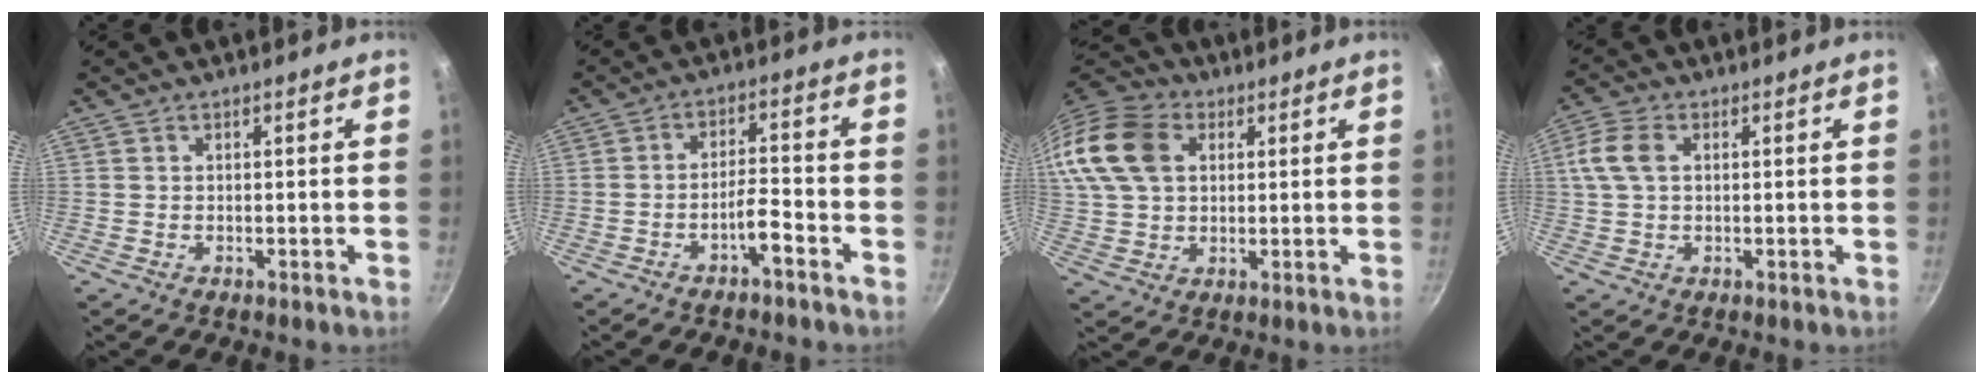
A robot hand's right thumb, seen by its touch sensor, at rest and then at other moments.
{"total": 4.7, "force": [-3.0, 1.0, 3.4], "torque": [-0.060, 0.033, -0.050]}
{"total": 20.1, "force": [6.0, 14.7, 12.4], "torque": [-0.278, 0.028, 0.102]}
{"total": 6.1, "force": [1.2, 3.9, 4.5], "torque": [-0.095, 0.011, 0.018]}